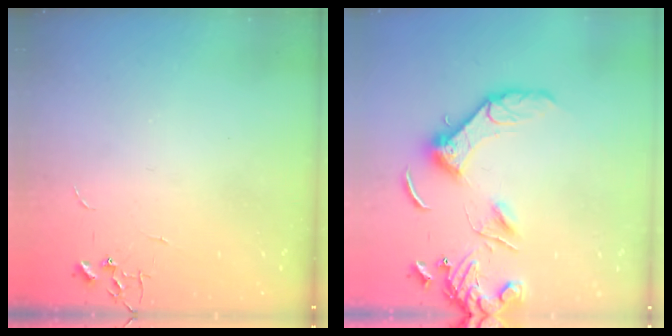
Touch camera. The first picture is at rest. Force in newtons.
{"total": 13.5, "press": 13.4, "slide": 1.7}